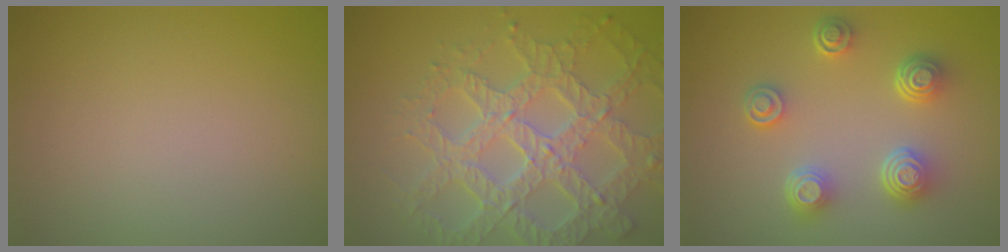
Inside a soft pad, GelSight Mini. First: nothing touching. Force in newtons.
{"total": 8.1, "press": 5.9, "slide": 5.6}
{"total": 4.6, "press": 3.5, "slide": 3.0}